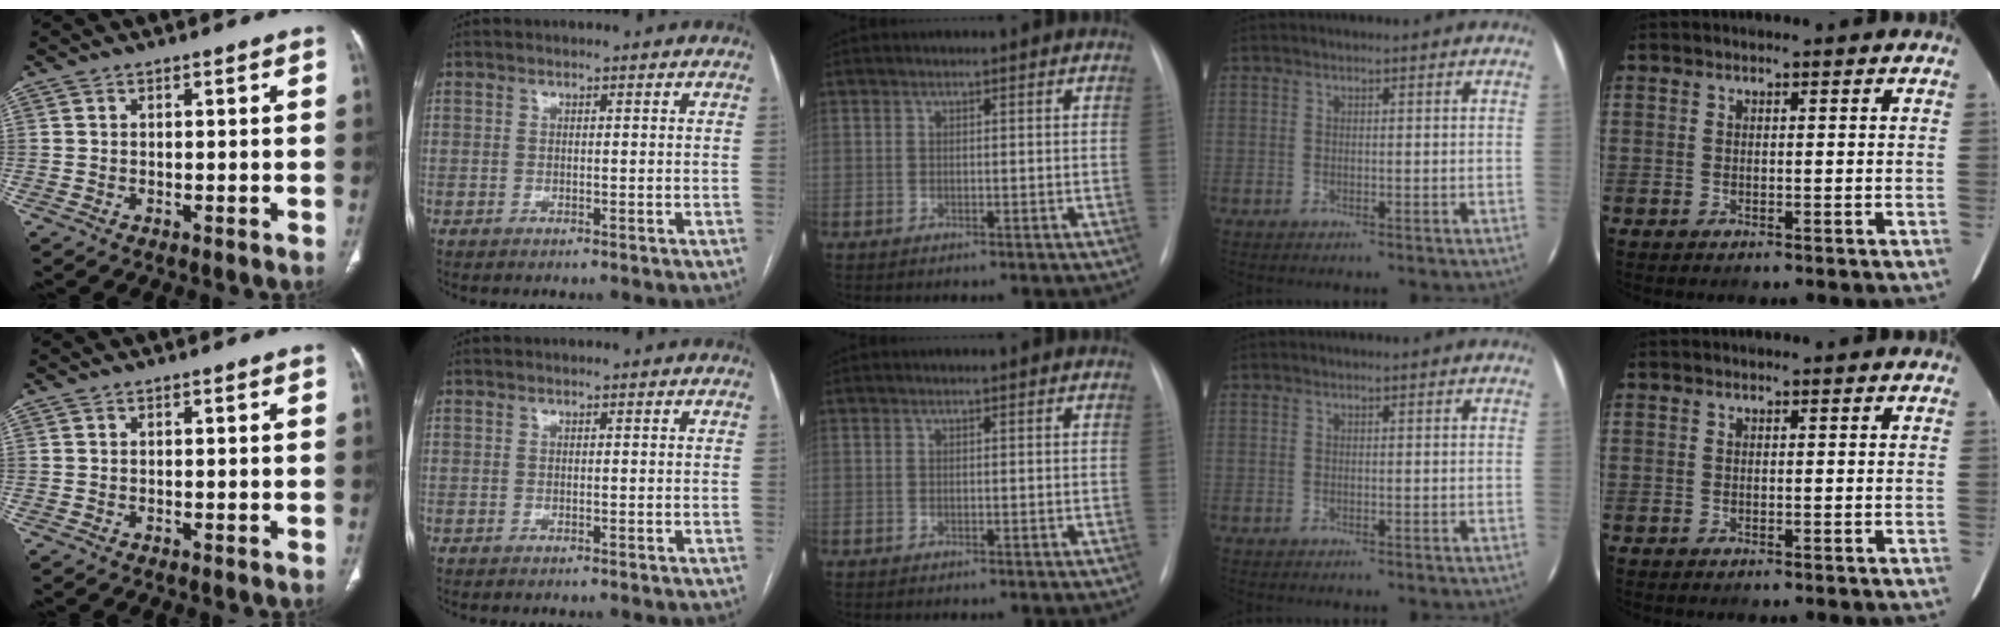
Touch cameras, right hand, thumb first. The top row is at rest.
{}